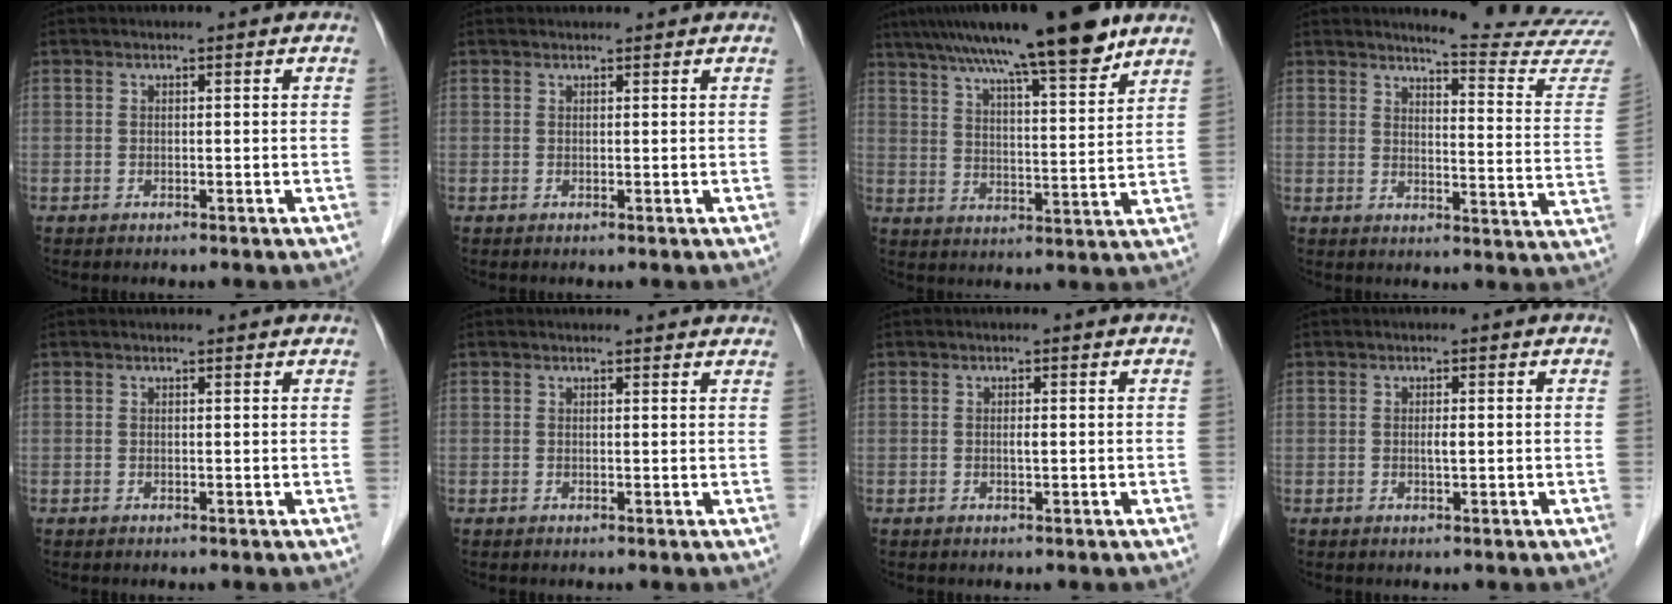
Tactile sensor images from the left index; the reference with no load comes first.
{"total": 2.0, "force": [2.0, 0.2, 0.3], "torque": [-0.007, 0.024, 0.029]}
{"total": 18.1, "force": [13.6, 1.6, 11.8], "torque": [-0.190, 0.024, 0.209]}
{"total": 15.0, "force": [14.7, -1.6, 2.6], "torque": [-0.031, -0.122, 0.158]}
{"total": 1.7, "force": [1.6, 0.2, 0.2], "torque": [-0.014, 0.007, 0.015]}
{"total": 4.6, "force": [4.4, 0.7, 0.9], "torque": [-0.010, 0.008, 0.039]}
{"total": 0.6, "force": [0.0, 0.0, 0.6], "torque": [-0.013, -0.001, 0.001]}
{"total": 0.9, "force": [0.0, 0.1, 0.9], "torque": [-0.019, -0.002, 0.001]}